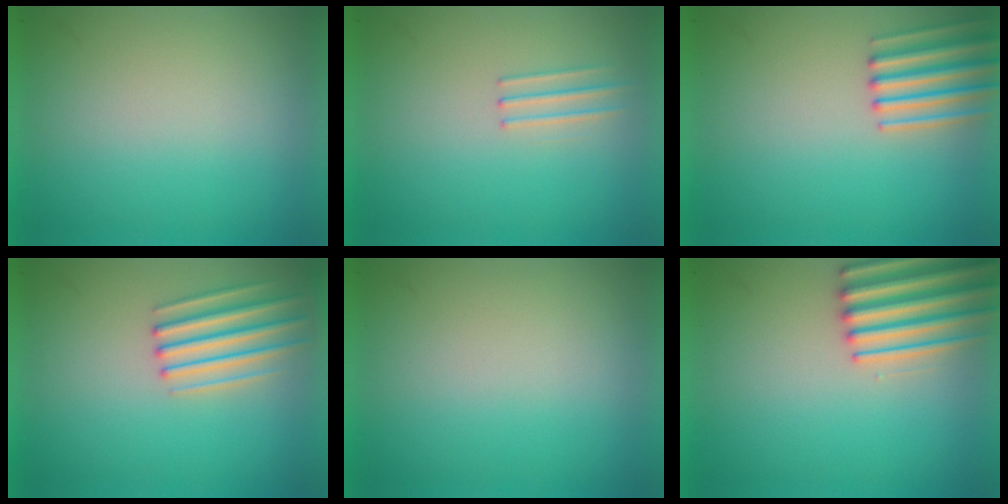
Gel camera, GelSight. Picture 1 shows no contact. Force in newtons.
{"total": 1.2}
{"total": 3.4}
{"total": 3.1}
{"total": 1.2}
{"total": 5.0}